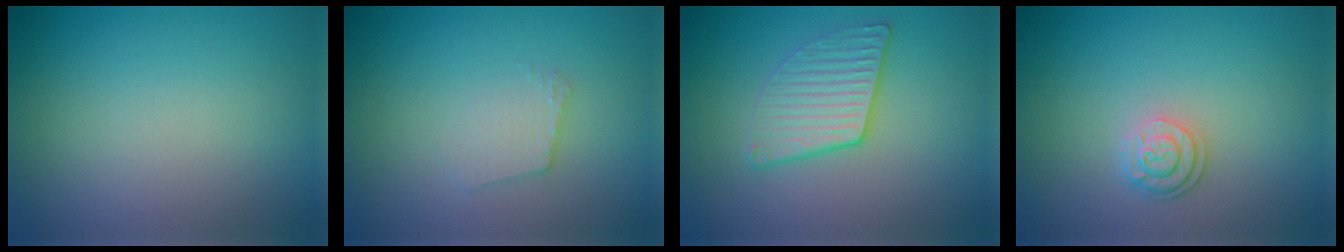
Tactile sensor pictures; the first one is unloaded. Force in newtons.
{"total": 1.7, "press": 1.7, "slide": 0.2}
{"total": 2.8, "press": 2.3, "slide": 1.6}
{"total": 2.3, "press": 1.8, "slide": 1.4}